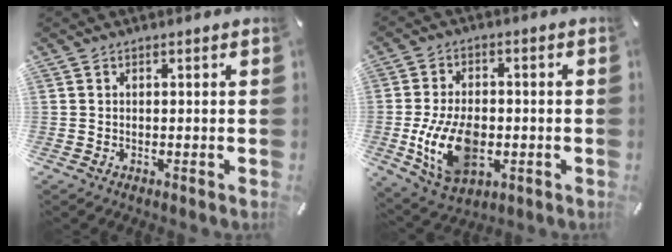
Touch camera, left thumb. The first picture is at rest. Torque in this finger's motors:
{"motor_torque": [1.44, 3.23, 1.58, 0.48, 0.55]}